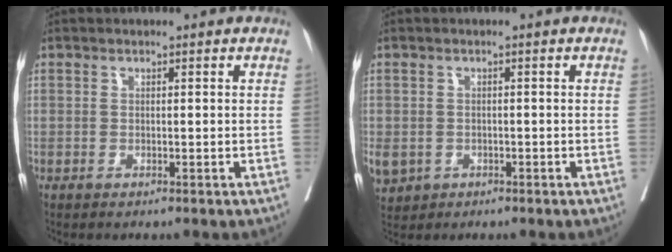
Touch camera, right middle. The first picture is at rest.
{"total": 11.4, "force": [-4.2, 9.7, 4.2], "torque": [-0.138, -0.005, -0.051]}